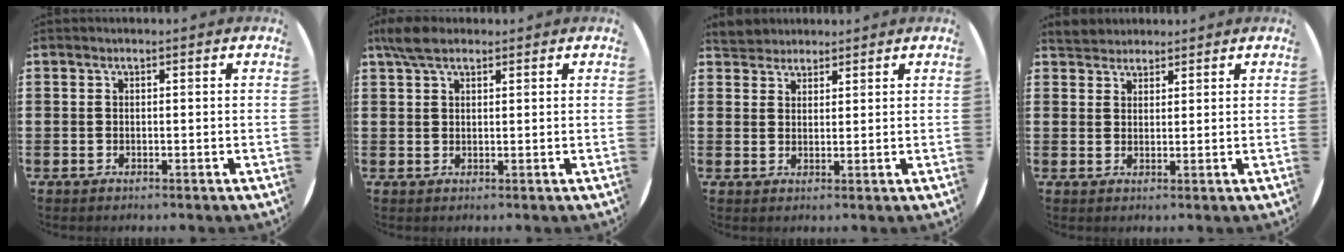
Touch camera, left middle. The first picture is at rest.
{"total": 3.8, "force": [2.8, 1.6, 2.0], "torque": [-0.036, 0.004, 0.050]}
{"total": 3.0, "force": [2.8, 1.1, -0.3], "torque": [-0.002, 0.001, 0.055]}
{"total": 2.8, "force": [2.7, 0.9, -0.1], "torque": [-0.004, 0.002, 0.053]}